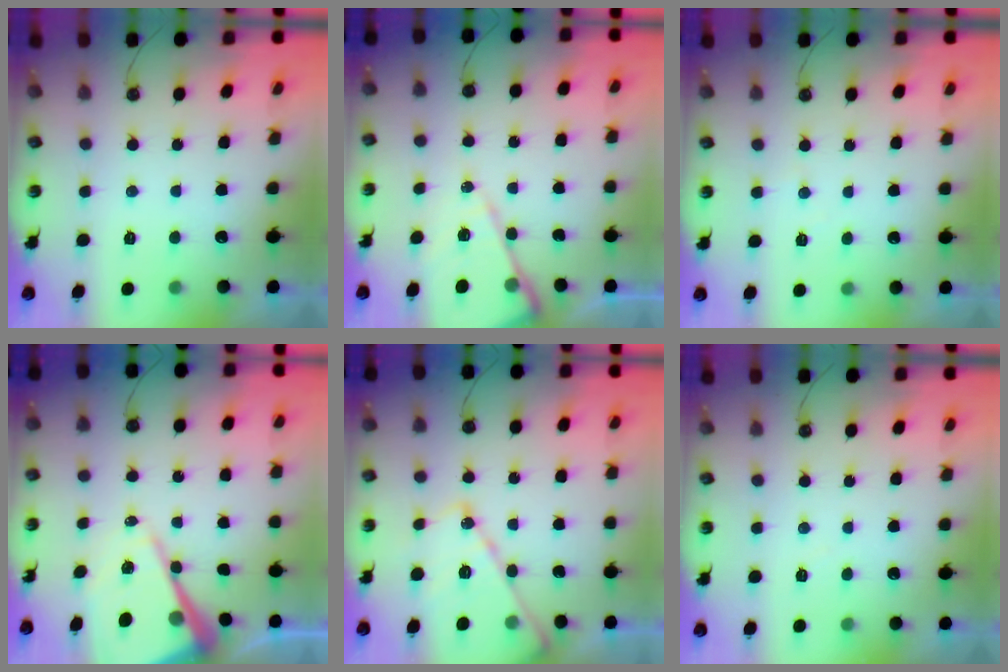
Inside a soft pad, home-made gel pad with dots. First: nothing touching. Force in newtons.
{"total": 11.7, "press": 11.7, "slide": 1.1}
{"total": 2.1, "press": 2.1, "slide": 0.4}
{"total": 17.0, "press": 16.9, "slide": 1.8}
{"total": 15.4, "press": 15.3, "slide": 1.3}
{"total": 3.9, "press": 3.8, "slide": 0.6}